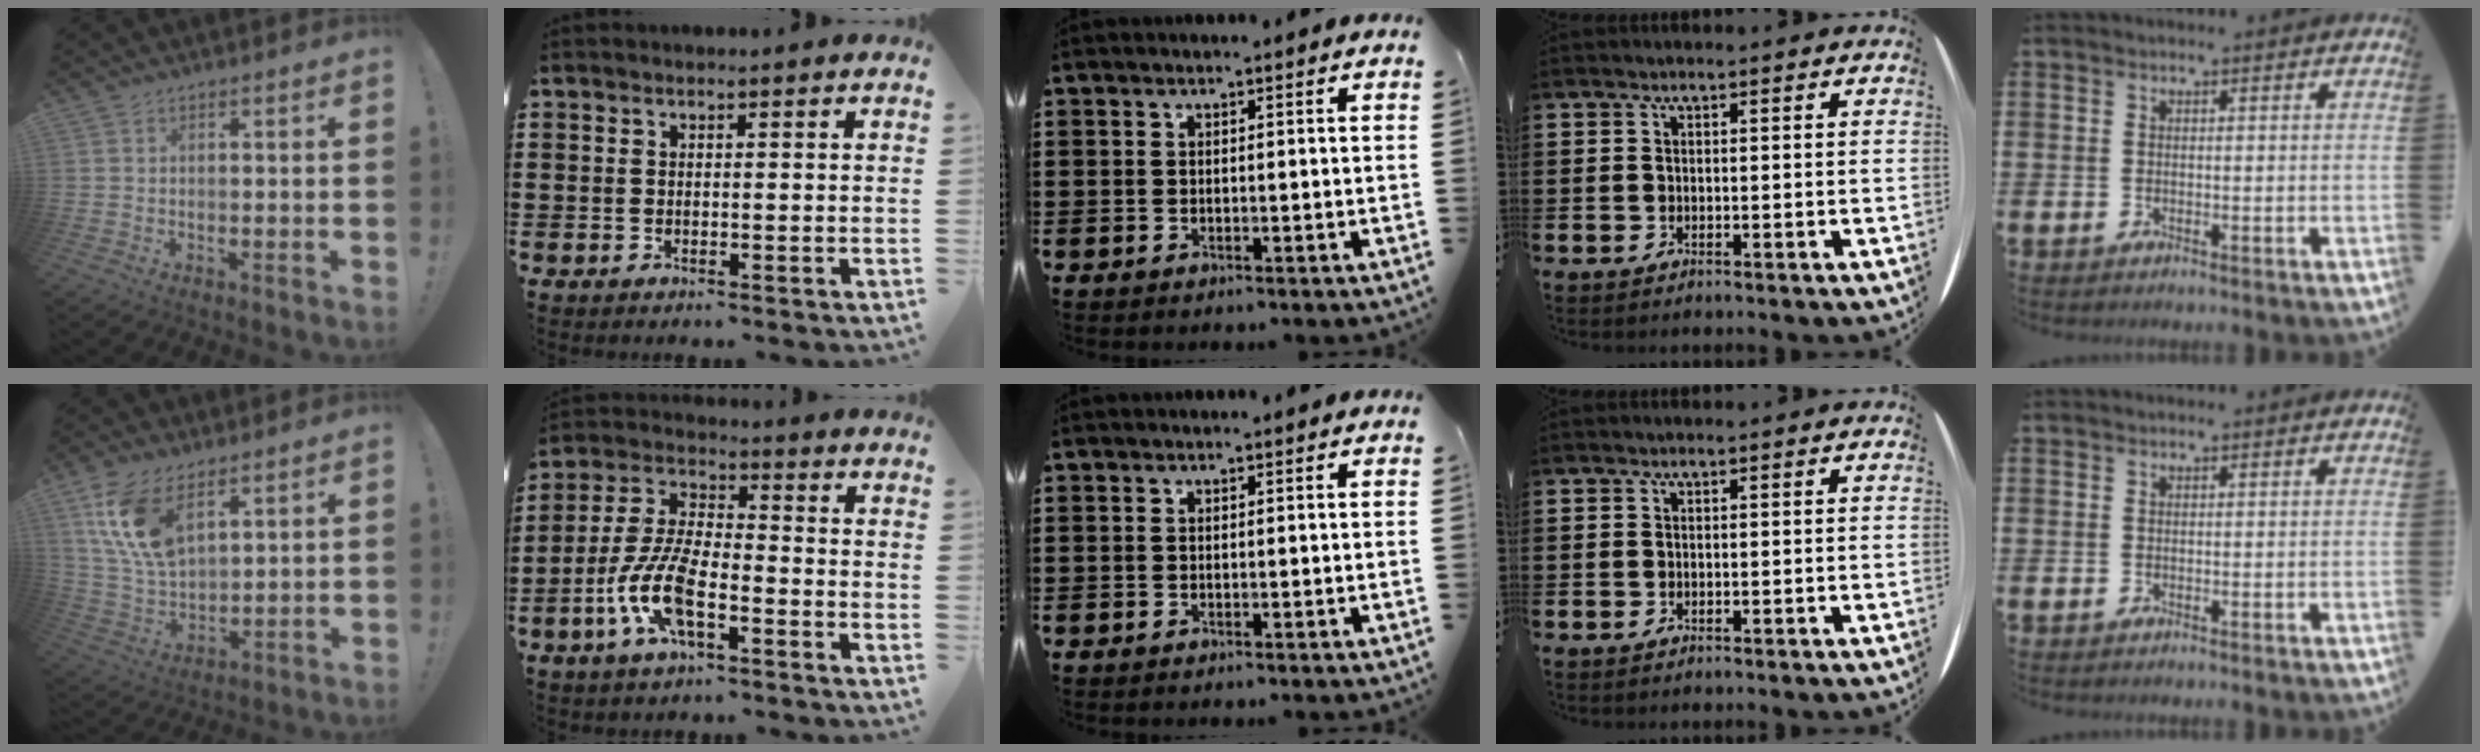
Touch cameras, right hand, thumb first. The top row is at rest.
{"thumb": {"total": 14.2, "force": [7.8, 7.4, 9.3], "torque": [-0.187, -0.032, 0.146]}, "index": {"total": 9.5, "force": [-4.0, 3.5, 7.9], "torque": [-0.193, -0.008, -0.081]}}